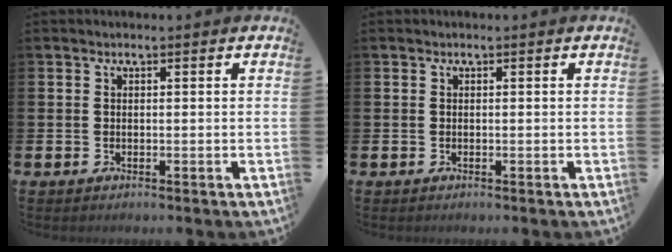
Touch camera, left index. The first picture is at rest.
{"total": 0.0}